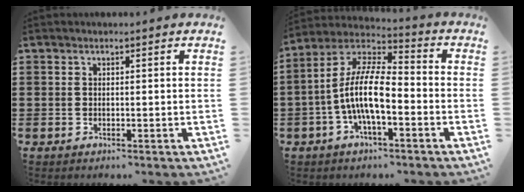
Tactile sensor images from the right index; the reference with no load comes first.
{"total": 10.8, "force": [-2.7, 3.9, 9.7], "torque": [-0.221, -0.006, -0.058]}